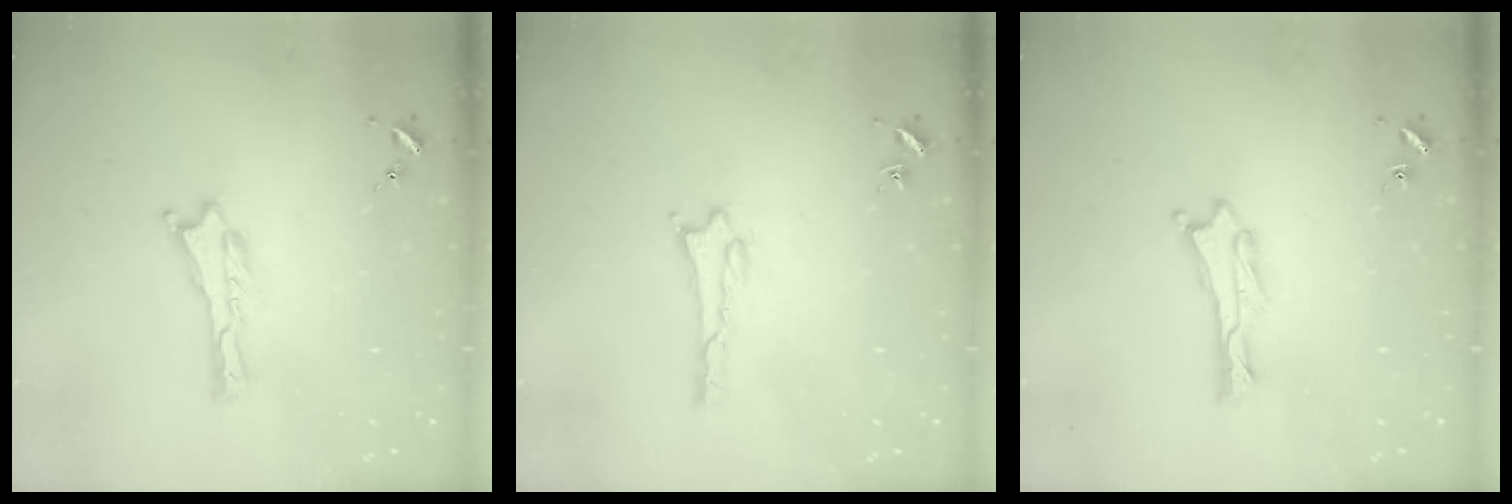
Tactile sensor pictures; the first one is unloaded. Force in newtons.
{"total": 0.9, "press": 0.8, "slide": 0.1}
{"total": 0.6, "press": 0.6, "slide": 0.1}